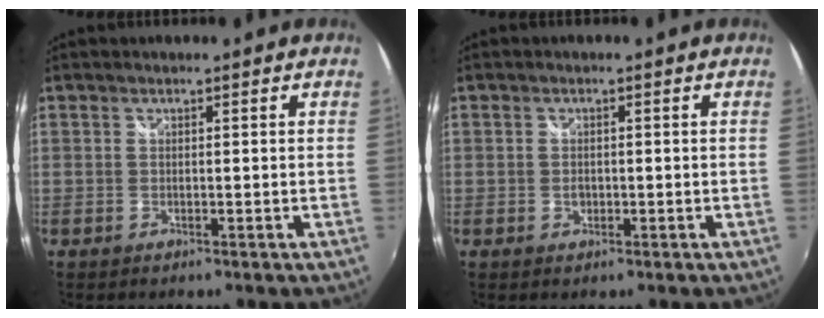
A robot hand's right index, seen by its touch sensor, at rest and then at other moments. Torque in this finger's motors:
{"motor_torque": [0.00, 0.00, 0.00, 0.00]}